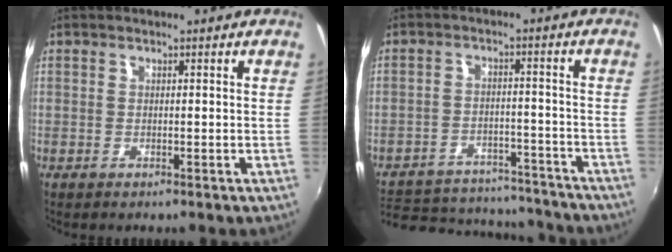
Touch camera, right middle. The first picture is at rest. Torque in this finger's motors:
{"motor_torque": [1.04, -1.10, 0.12, 0.02]}